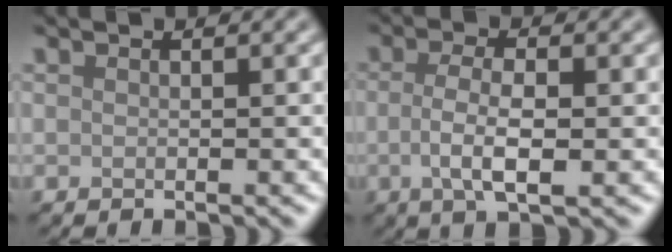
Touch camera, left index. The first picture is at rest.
{"total": 4.0, "force": [-0.5, 1.3, 3.7], "torque": [-0.078, -0.003, -0.011]}